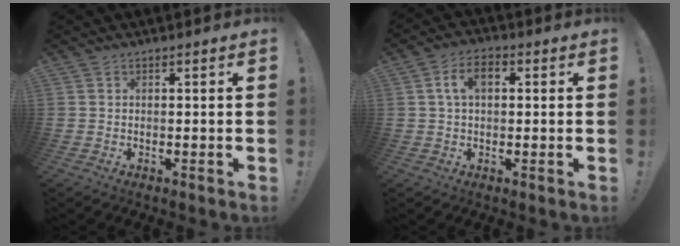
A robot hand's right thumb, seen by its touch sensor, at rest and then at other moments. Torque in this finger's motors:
{"motor_torque": [0.55, 1.44, 0.61, -0.40, 0.00]}